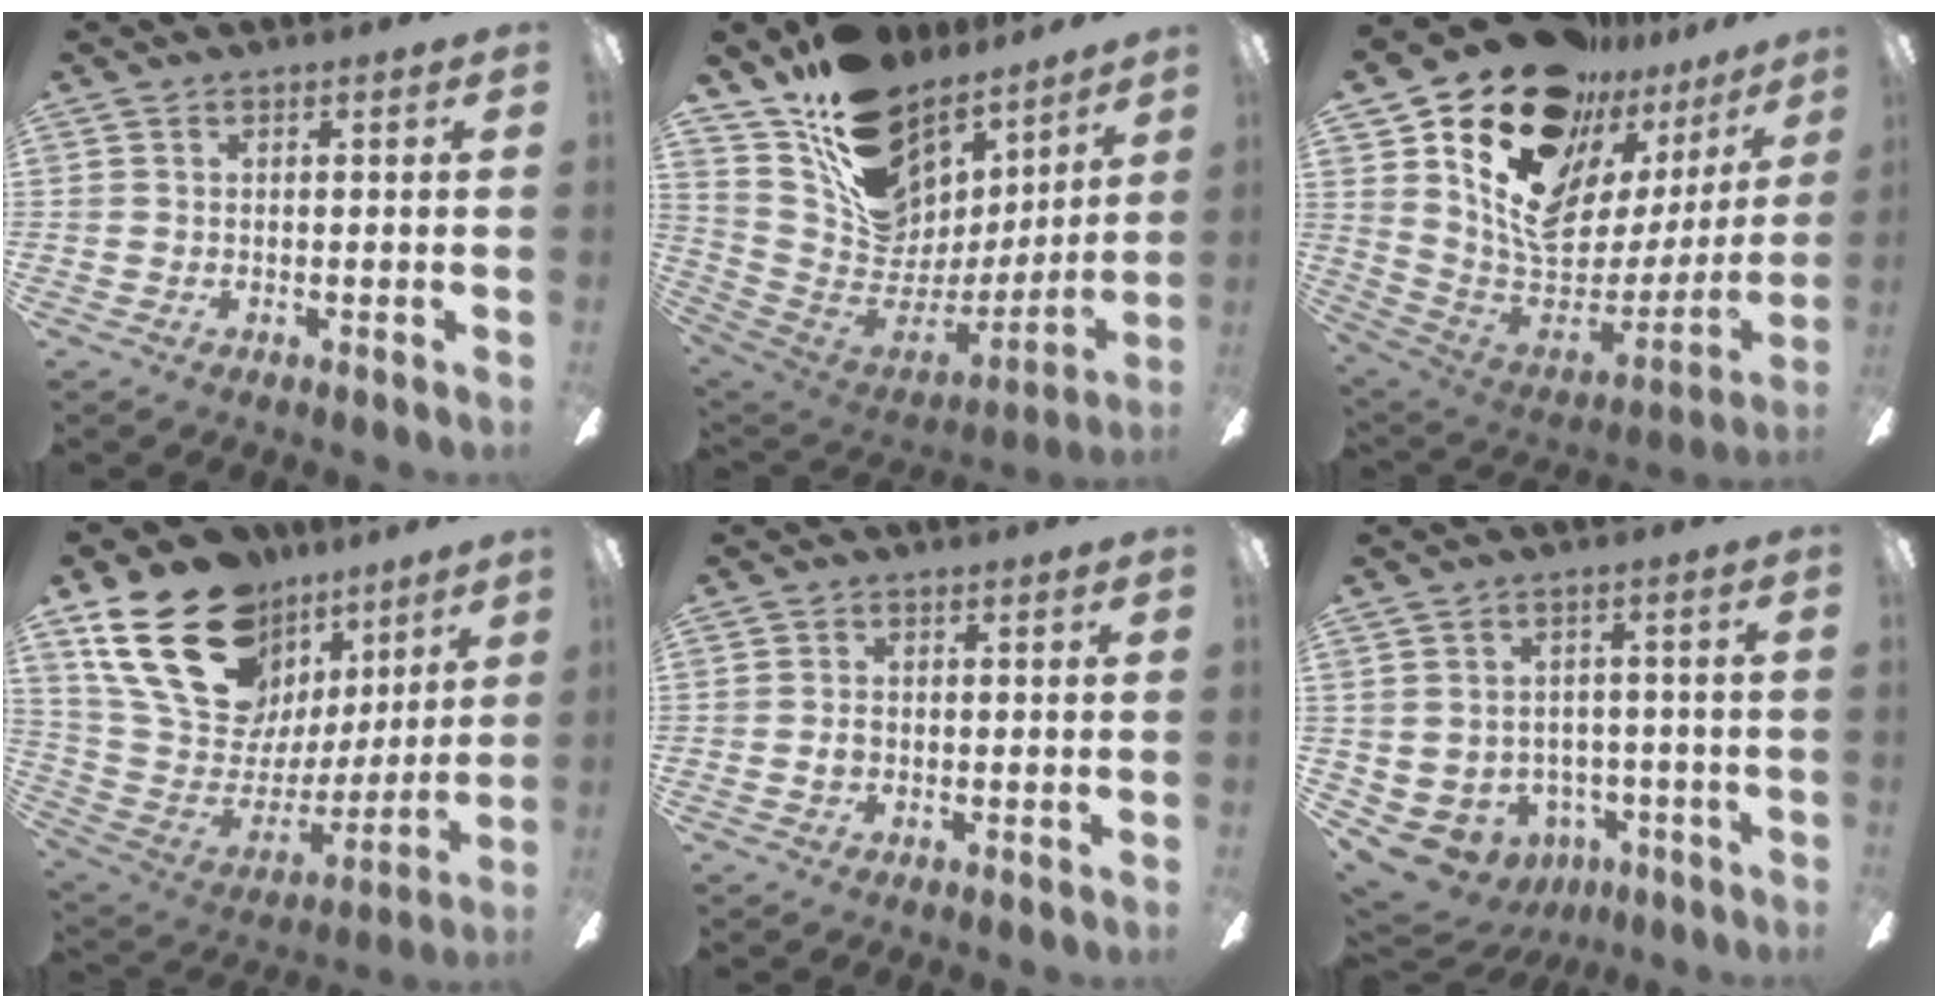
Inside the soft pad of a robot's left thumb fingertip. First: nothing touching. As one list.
[{"total": 17.1, "force": [11.1, 11.0, 6.8], "torque": [-0.118, -0.092, 0.216]}, {"total": 22.5, "force": [11.4, 12.6, 14.8], "torque": [-0.282, -0.073, 0.199]}, {"total": 25.6, "force": [14.6, 16.1, 13.6], "torque": [-0.249, -0.072, 0.282]}, {"total": 1.8, "force": [-0.2, 1.3, 1.3], "torque": [-0.024, 0.005, -0.005]}, {"total": 5.7, "force": [-3.1, 4.4, 1.6], "torque": [-0.055, 0.010, -0.054]}]